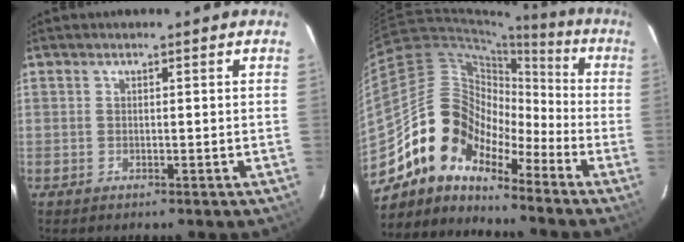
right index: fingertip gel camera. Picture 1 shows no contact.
{"total": 11.6, "force": [-8.6, 6.6, 4.2], "torque": [-0.068, 0.033, -0.182]}